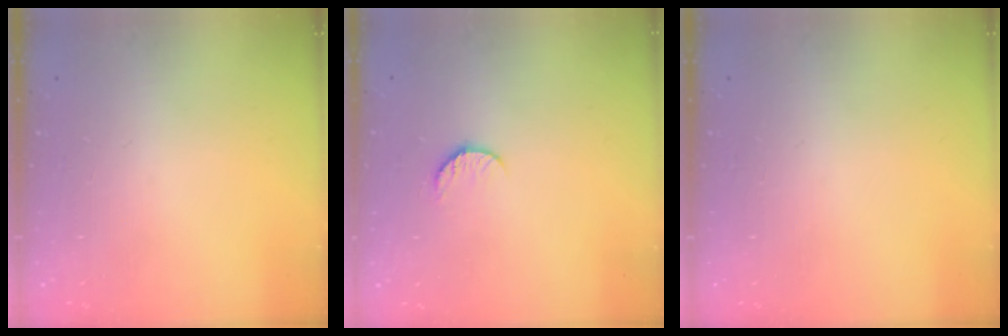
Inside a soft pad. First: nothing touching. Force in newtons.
{"total": 5.2, "press": 5.2, "slide": 0.4}
{"total": 0.0}